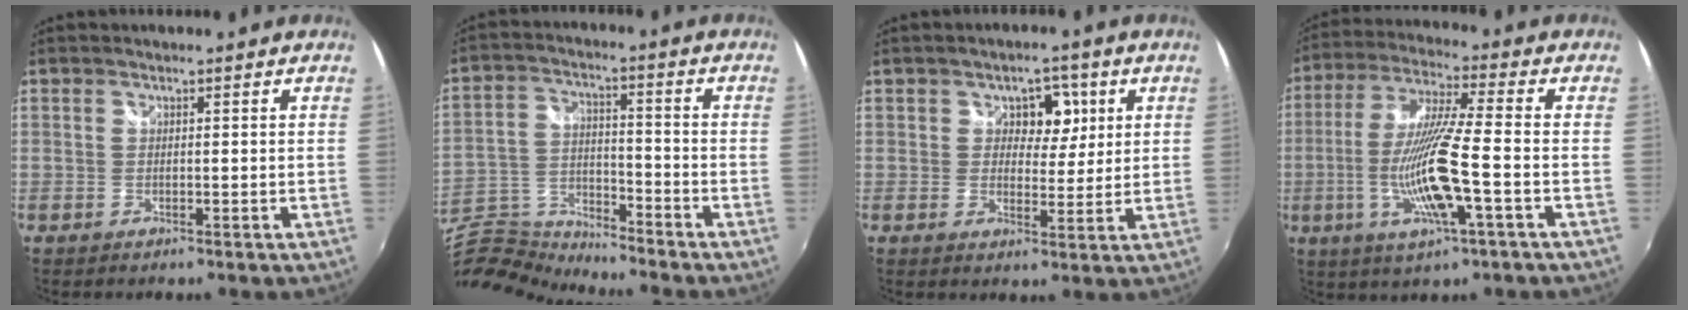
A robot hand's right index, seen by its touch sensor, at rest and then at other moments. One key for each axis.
{"total": 15.4, "fx": -14.3, "fy": 3.1, "fz": 4.8, "tx": -0.123, "ty": -0.007, "tz": -0.280}
{"total": 5.3, "fx": 1.7, "fy": 4.0, "fz": 2.9, "tx": -0.033, "ty": 0.002, "tz": 0.023}
{"total": 15.0, "fx": -3.9, "fy": 1.1, "fz": 14.4, "tx": -0.283, "ty": -0.015, "tz": -0.070}